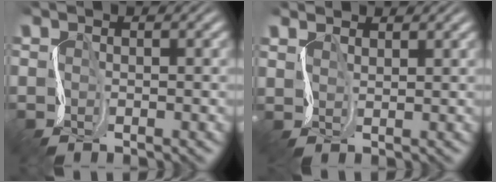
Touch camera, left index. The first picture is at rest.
{"total": 1.8, "force": [1.8, 0.2, -0.3], "torque": [0.001, 0.003, 0.040]}